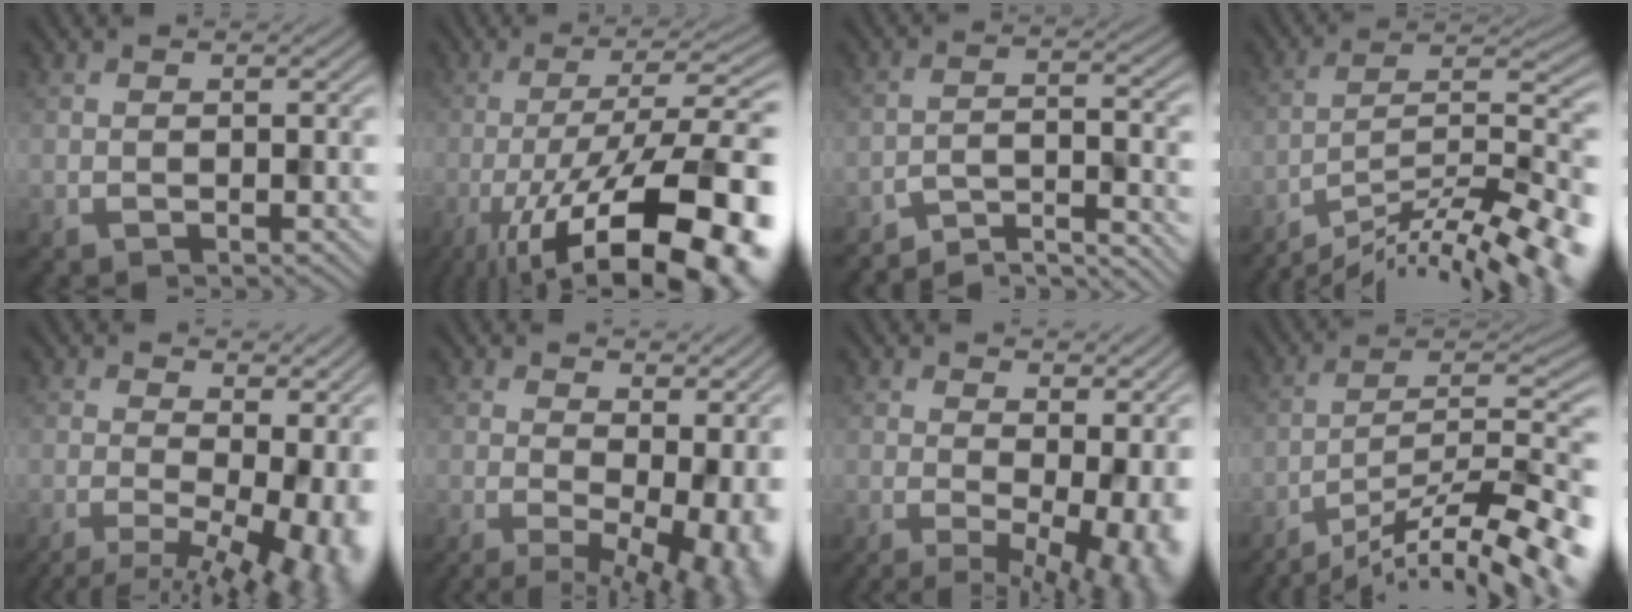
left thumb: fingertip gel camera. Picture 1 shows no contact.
{"total": 17.7, "force": [-9.5, 5.9, 13.7], "torque": [-0.189, -0.010, -0.149]}
{"total": 5.8, "force": [-5.8, 0.1, 0.1], "torque": [0.002, 0.011, -0.098]}
{"total": 13.8, "force": [-11.6, 1.8, 7.2], "torque": [-0.105, 0.006, -0.188]}
{"total": 9.9, "force": [-0.9, 4.3, 8.9], "torque": [-0.101, -0.004, 0.011]}
{"total": 9.7, "force": [0.1, 4.5, 8.6], "torque": [-0.091, 0.000, 0.031]}
{"total": 8.5, "force": [0.5, 3.6, 7.6], "torque": [-0.082, 0.003, 0.034]}
{"total": 14.2, "force": [-11.3, 3.1, 8.0], "torque": [-0.128, -0.009, -0.180]}